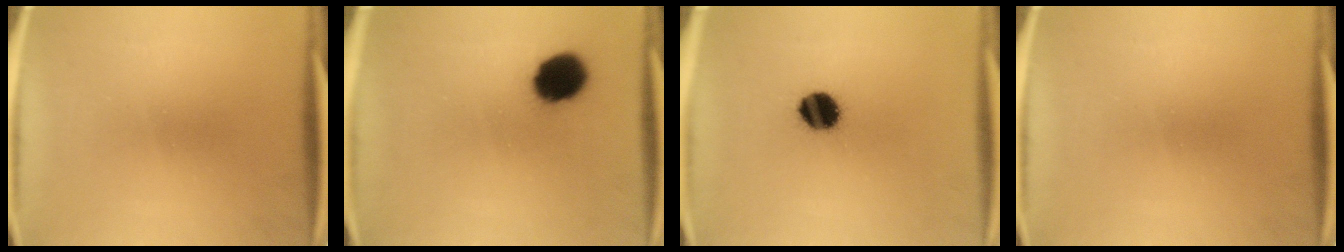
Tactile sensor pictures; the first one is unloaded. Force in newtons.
{"total": 10.8}
{"total": 8.6}
{"total": 0.0}